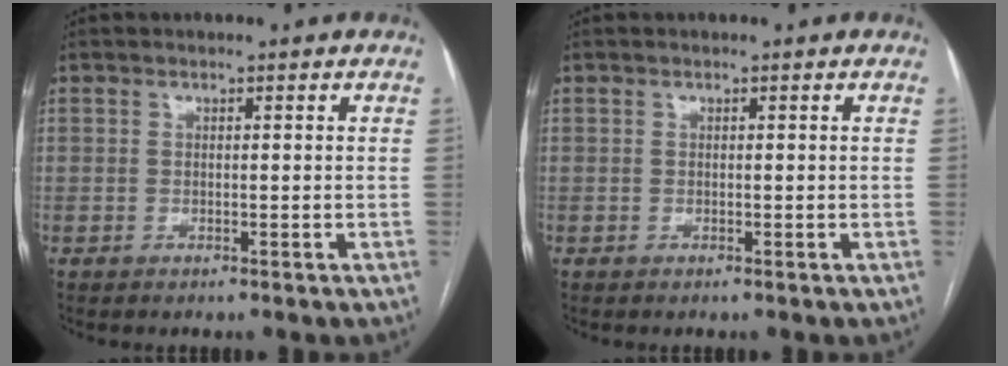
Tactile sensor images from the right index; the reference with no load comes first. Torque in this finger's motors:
{"motor_torque": [0.00, 0.00, 0.00, 0.00]}